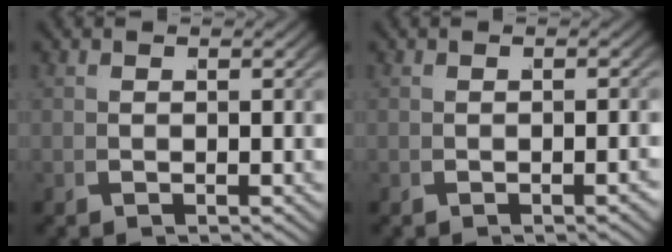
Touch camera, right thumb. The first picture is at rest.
{"total": 0.8, "force": [-0.5, 0.0, 0.7], "torque": [-0.013, 0.004, -0.006]}